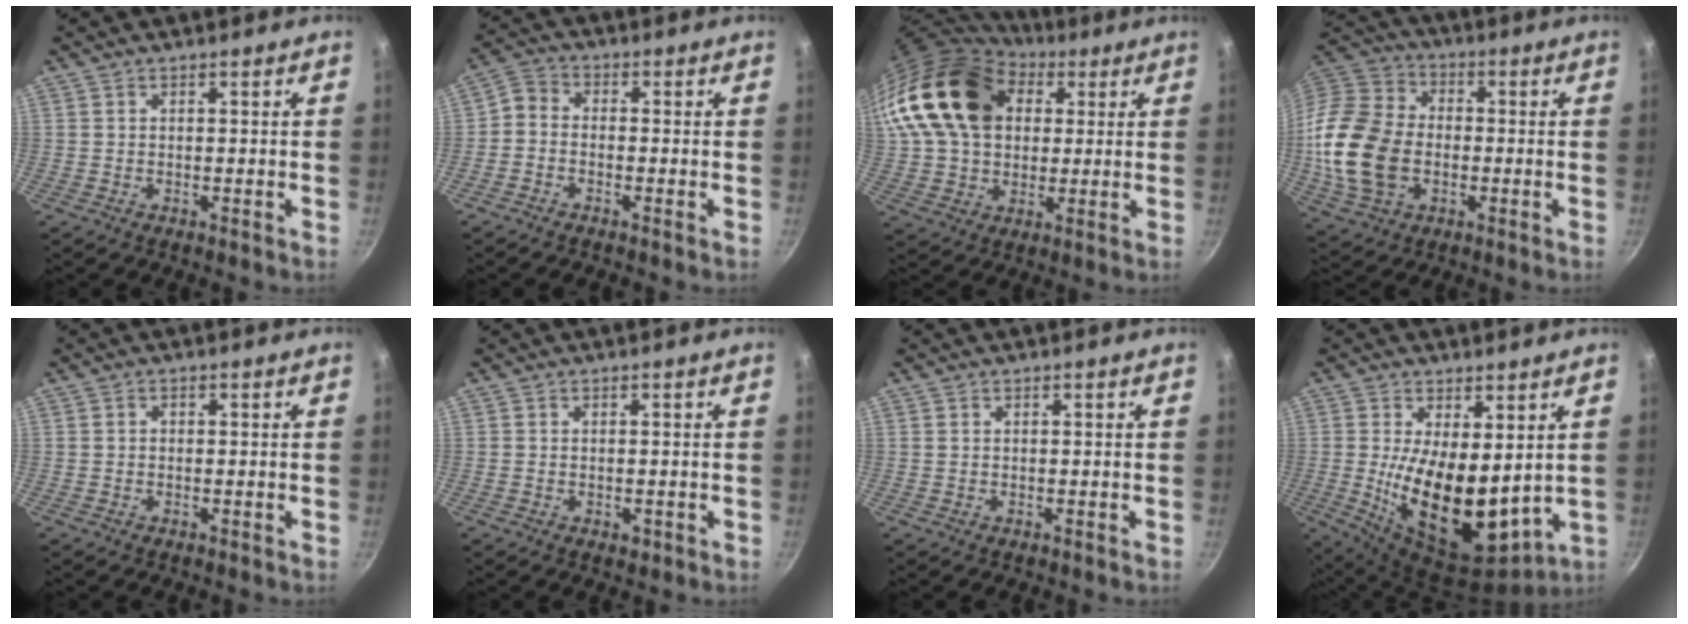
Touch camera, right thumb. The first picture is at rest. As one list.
[{"total": 3.5, "force": [-1.6, 2.5, 1.8], "torque": [-0.042, 0.031, -0.046]}, {"total": 21.9, "force": [6.6, 15.7, 13.8], "torque": [-0.230, 0.010, 0.113]}, {"total": 18.9, "force": [-2.7, 13.7, 12.8], "torque": [-0.236, 0.026, -0.051]}, {"total": 0.7, "force": [0.0, 0.6, 0.2], "torque": [-0.004, 0.004, -0.001]}, {"total": 1.4, "force": [-0.4, 0.9, 1.0], "torque": [-0.012, -0.001, -0.006]}, {"total": 0.0}, {"total": 16.8, "force": [1.4, 8.4, 14.5], "torque": [-0.233, -0.043, 0.043]}]